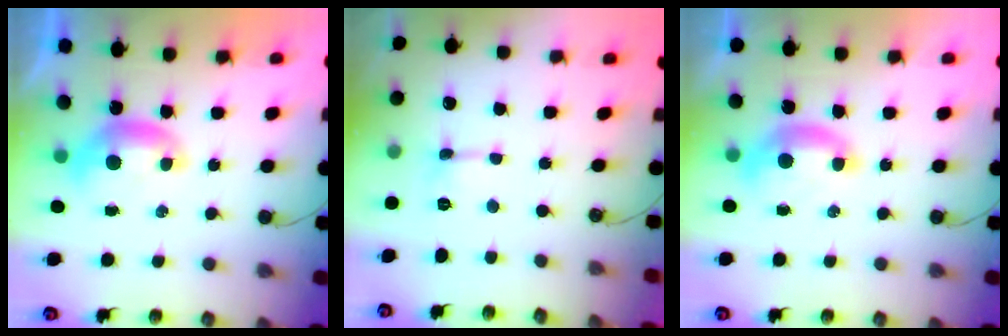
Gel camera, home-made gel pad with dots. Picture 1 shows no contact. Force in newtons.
{"total": 0.0}
{"total": 1.5, "press": 1.4, "slide": 0.5}